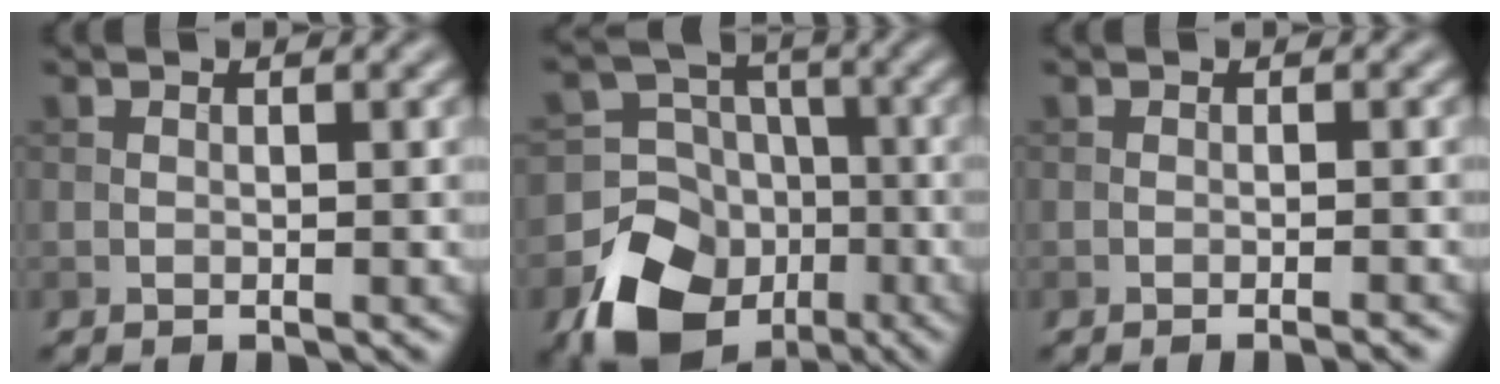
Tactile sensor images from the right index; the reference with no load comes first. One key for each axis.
{"total": 12.7, "fx": -6.6, "fy": 9.9, "fz": 4.4, "tx": -0.095, "ty": -0.032, "tz": -0.112}
{"total": 1.5, "fx": -0.9, "fy": 0.3, "fz": 1.2, "tx": -0.009, "ty": 0.000, "tz": -0.015}